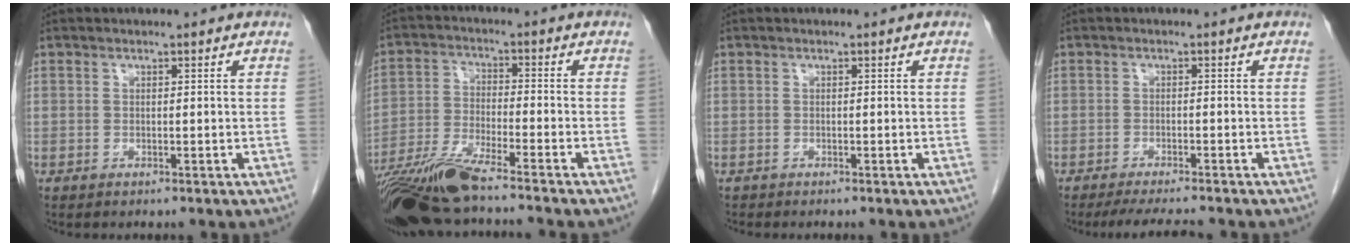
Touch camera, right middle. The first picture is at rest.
{"total": 12.0, "force": [-9.8, -0.9, 6.9], "torque": [-0.129, -0.027, -0.177]}
{"total": 0.0}
{"total": 5.7, "force": [-5.1, 0.2, 2.6], "torque": [-0.038, -0.017, -0.080]}